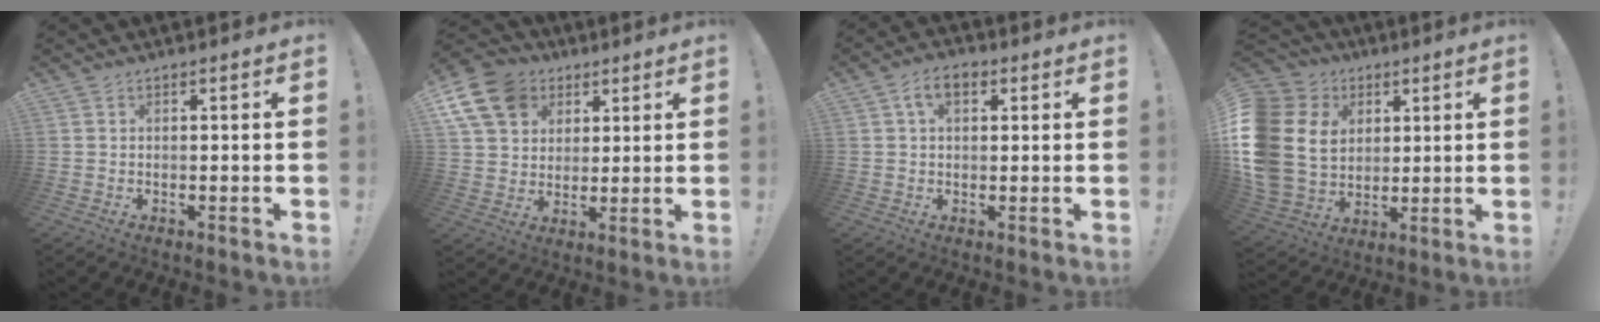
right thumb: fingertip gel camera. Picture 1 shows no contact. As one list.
[{"total": 14.4, "force": [6.3, 11.1, 6.6], "torque": [-0.108, -0.033, 0.125]}, {"total": 6.6, "force": [2.3, 3.7, 4.9], "torque": [-0.088, 0.012, 0.042]}, {"total": 20.4, "force": [3.4, 16.4, 11.7], "torque": [-0.246, -0.013, 0.080]}]